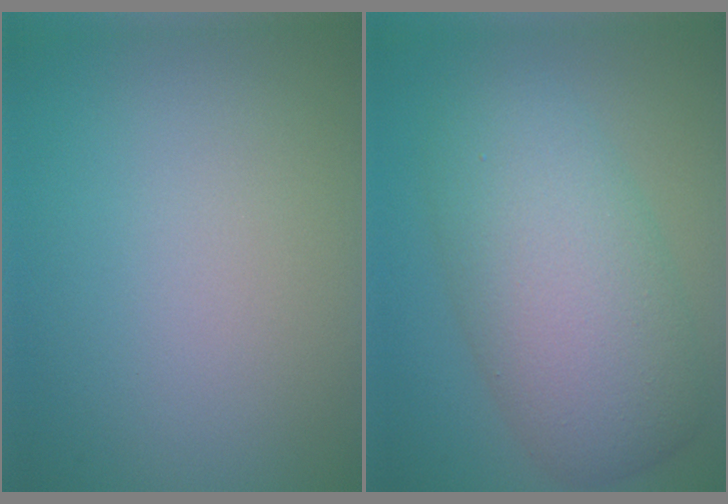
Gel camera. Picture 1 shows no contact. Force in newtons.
{"total": 8.3, "press": 8.3, "slide": 0.3}